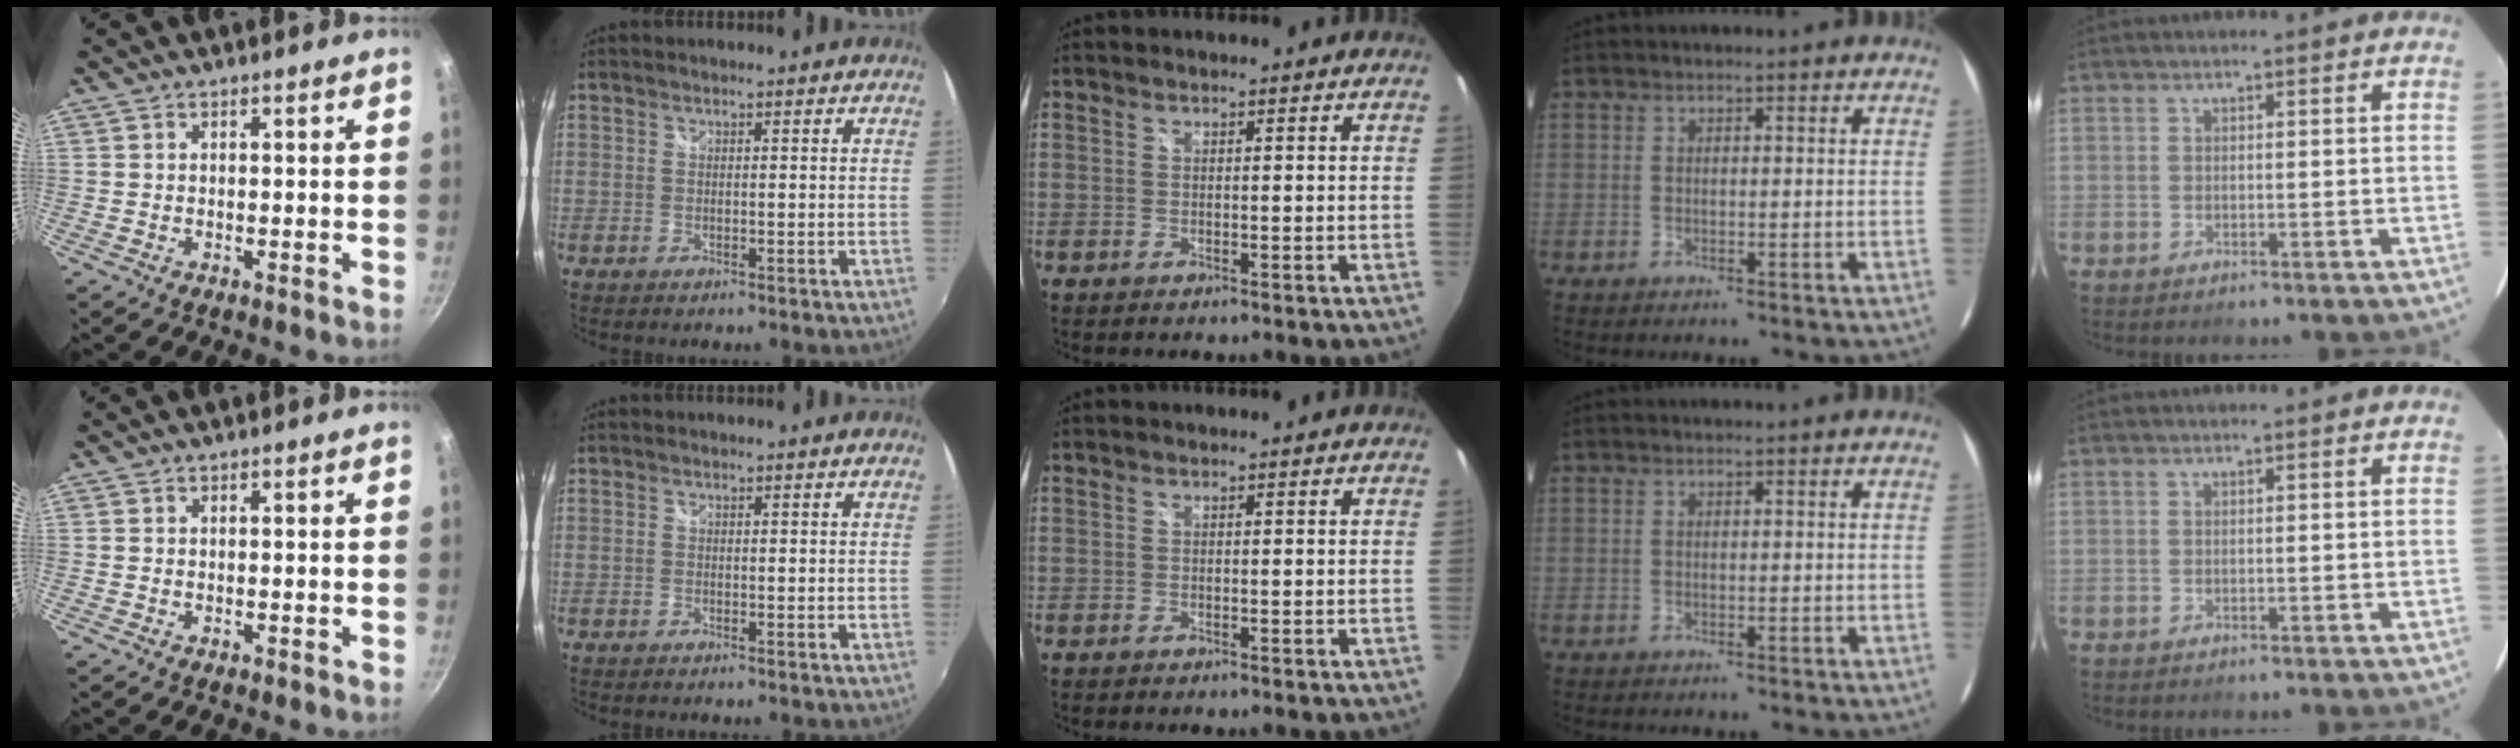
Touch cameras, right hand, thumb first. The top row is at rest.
{}